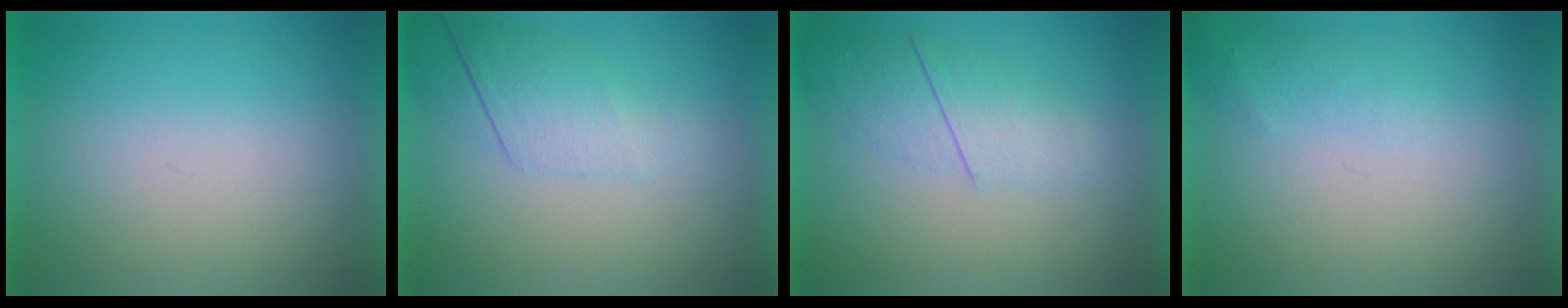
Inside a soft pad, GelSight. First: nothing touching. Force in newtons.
{"total": 2.2}
{"total": 2.2}
{"total": 1.3}